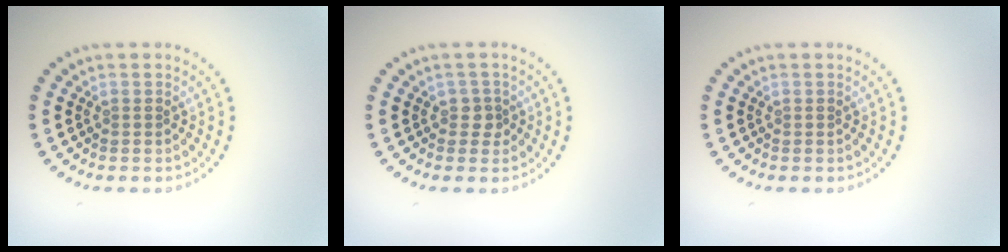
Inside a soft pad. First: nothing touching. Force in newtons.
{"total": 1.4, "press": 1.1, "slide": 0.8}
{"total": 0.0}